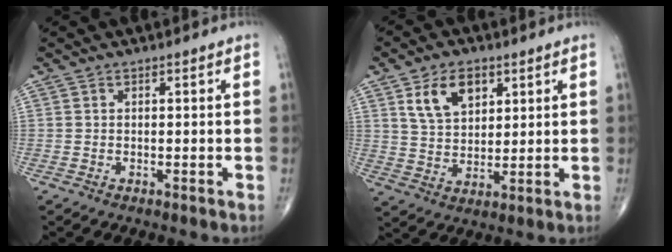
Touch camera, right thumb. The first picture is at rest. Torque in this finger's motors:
{"motor_torque": [0.06, 2.10, 0.29, 0.23, 0.02]}